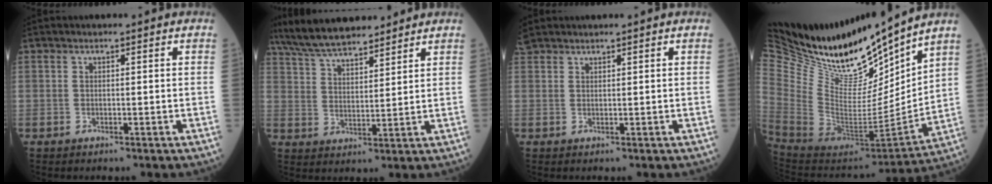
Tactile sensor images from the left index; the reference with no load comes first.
{"total": 13.0, "force": [11.4, 2.7, 5.7], "torque": [-0.108, 0.029, 0.206]}
{"total": 3.1, "force": [2.9, 0.7, 0.7], "torque": [-0.022, 0.028, 0.062]}
{"total": 24.2, "force": [22.2, 4.0, 8.8], "torque": [-0.182, -0.069, 0.396]}